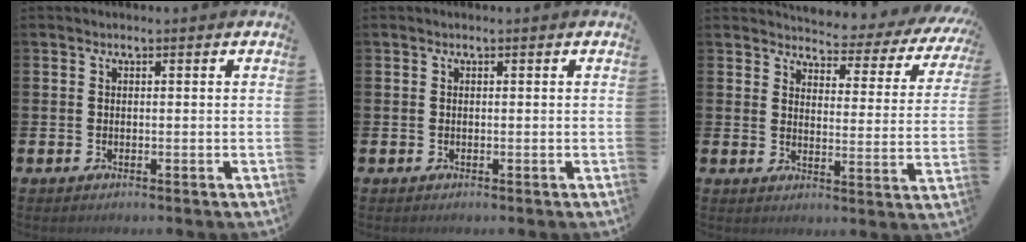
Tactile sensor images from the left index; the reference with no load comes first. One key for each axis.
{"total": 0.0}
{"total": 3.6, "fx": 3.4, "fy": 1.1, "fz": 0.8, "tx": -0.034, "ty": -0.035, "tz": 0.049}